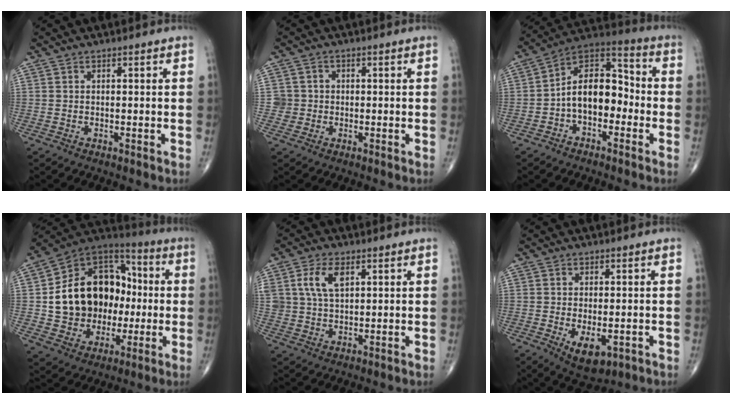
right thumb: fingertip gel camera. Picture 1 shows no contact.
{"total": 2.9, "force": [-0.2, 2.9, 0.0], "torque": [0.026, 0.009, -0.006]}
{"total": 13.7, "force": [-2.1, 8.4, 10.6], "torque": [-0.145, 0.048, -0.049]}
{"total": 21.8, "force": [-0.2, 17.0, 13.7], "torque": [-0.182, 0.036, 0.009]}
{"total": 6.8, "force": [2.5, 3.8, 5.1], "torque": [-0.096, -0.003, 0.051]}
{"total": 6.8, "force": [-2.0, 3.6, 5.4], "torque": [-0.077, -0.008, -0.020]}